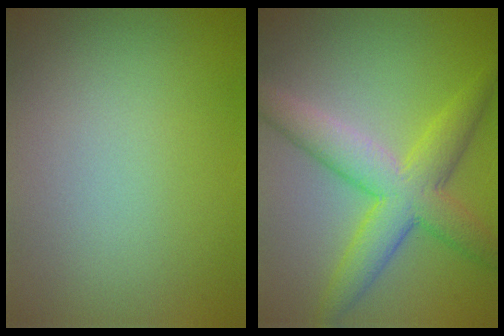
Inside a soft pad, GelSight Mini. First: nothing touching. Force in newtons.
{"total": 6.4, "press": 6.4, "slide": 0.1}